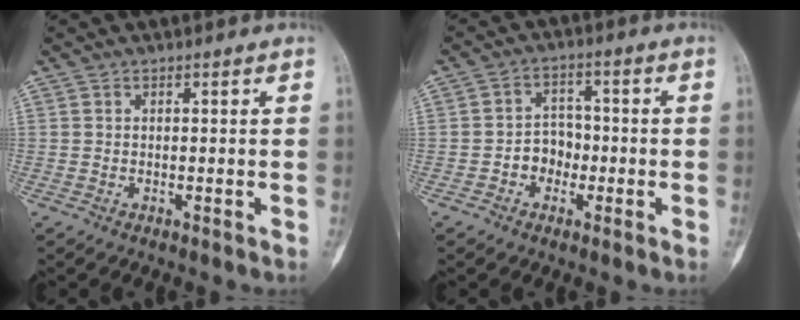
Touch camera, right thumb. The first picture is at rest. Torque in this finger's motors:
{"motor_torque": [0.66, 0.58, 0.45, -0.27, -0.01]}